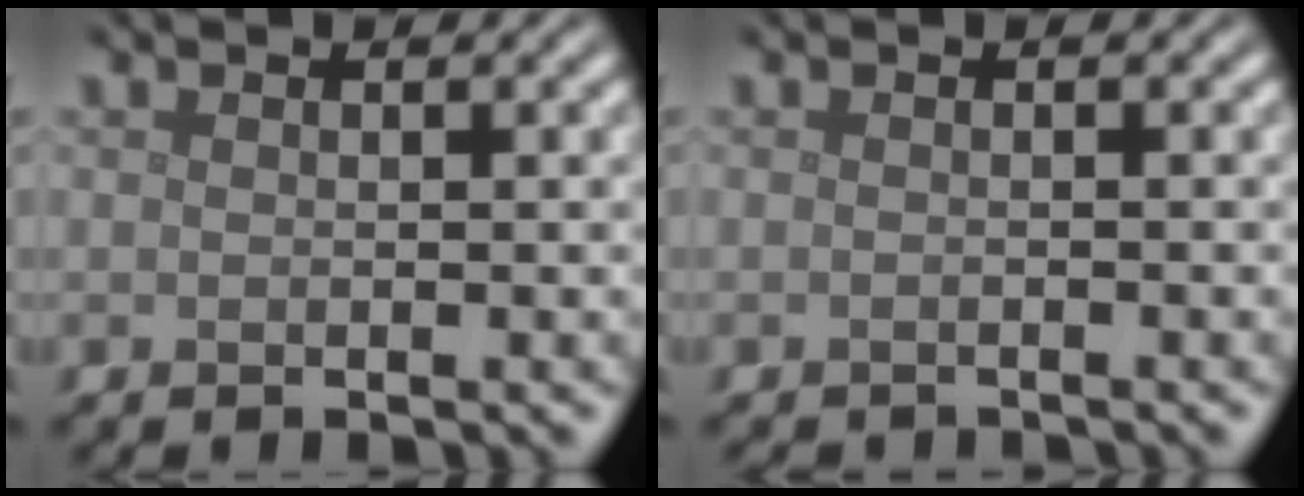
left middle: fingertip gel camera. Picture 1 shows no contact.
{"total": 1.3, "force": [-1.3, 0.1, 0.1], "torque": [0.005, -0.006, -0.020]}